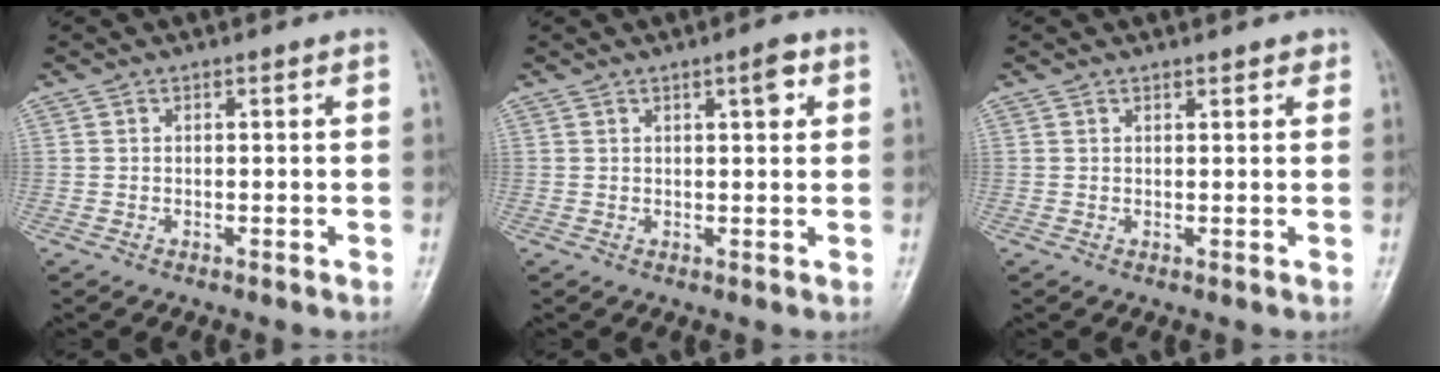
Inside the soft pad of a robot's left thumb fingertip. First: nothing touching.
{"total": 3.1, "force": [1.4, 0.9, 2.6], "torque": [-0.031, -0.003, 0.019]}
{"total": 1.5, "force": [1.2, 0.6, 0.7], "torque": [-0.001, -0.004, 0.013]}